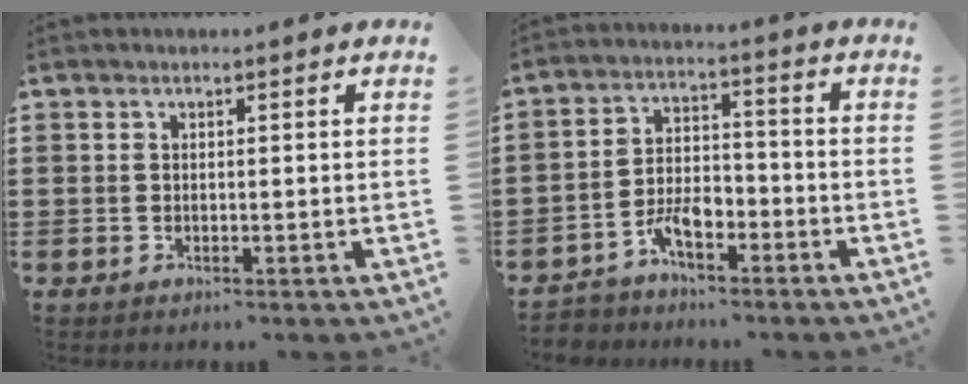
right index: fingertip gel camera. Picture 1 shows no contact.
{"total": 5.2, "force": [-3.5, 2.7, 2.8], "torque": [-0.060, 0.012, -0.070]}